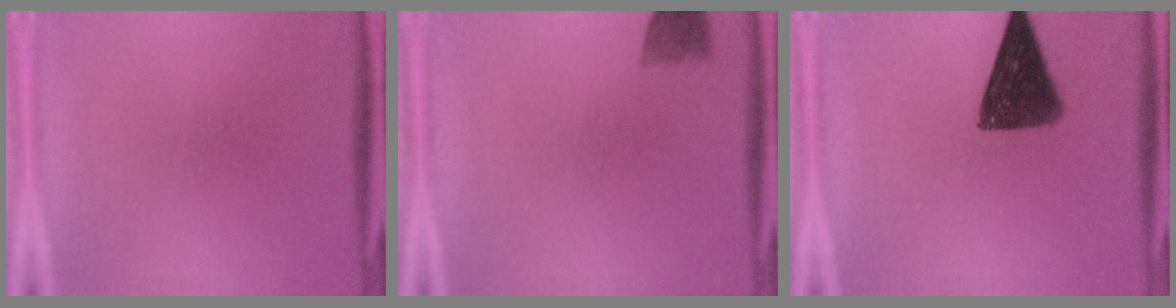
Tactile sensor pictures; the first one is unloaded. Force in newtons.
{"total": 3.1}
{"total": 11.7}